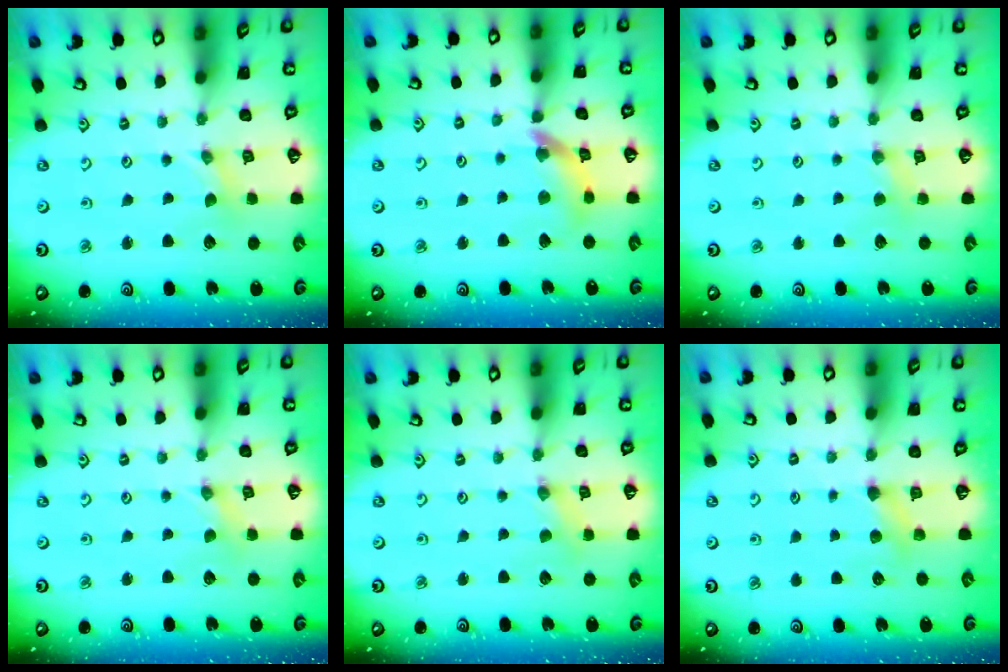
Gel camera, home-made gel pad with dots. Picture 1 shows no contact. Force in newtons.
{"total": 10.8, "press": 10.7, "slide": 1.3}
{"total": 3.4, "press": 3.3, "slide": 0.4}
{"total": 0.0}
{"total": 1.1, "press": 1.1, "slide": 0.2}
{"total": 5.0, "press": 5.0, "slide": 0.6}